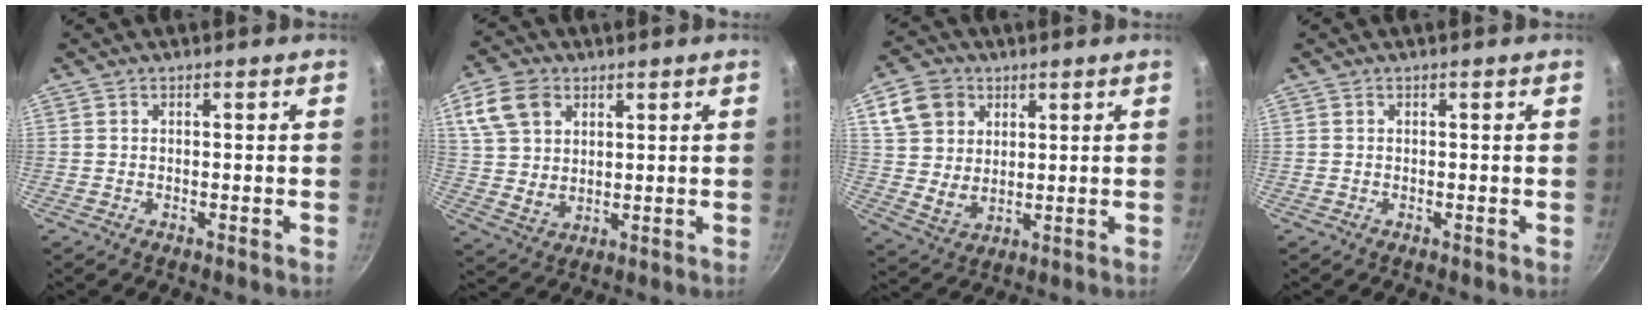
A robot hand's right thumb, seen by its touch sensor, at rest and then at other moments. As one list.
[{"total": 10.5, "force": [4.4, 7.5, 5.9], "torque": [-0.098, -0.011, 0.085]}, {"total": 10.7, "force": [4.4, 8.5, 4.8], "torque": [-0.067, -0.012, 0.085]}, {"total": 0.0}]